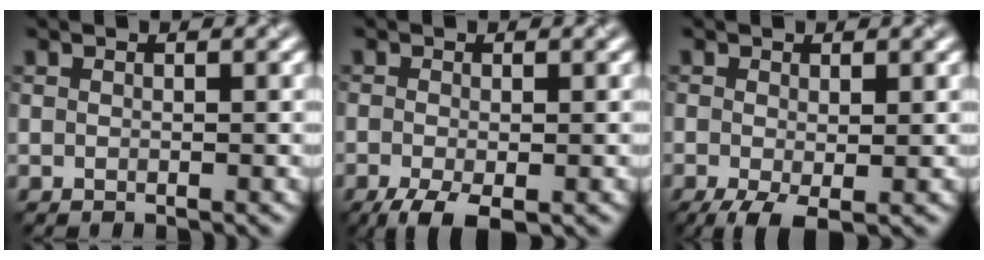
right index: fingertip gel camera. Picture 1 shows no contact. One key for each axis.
{"total": 3.9, "fx": -2.2, "fy": 1.3, "fz": 2.9, "tx": -0.056, "ty": -0.007, "tz": -0.040}
{"total": 3.4, "fx": -1.3, "fy": 1.2, "fz": 2.9, "tx": -0.064, "ty": -0.011, "tz": -0.027}